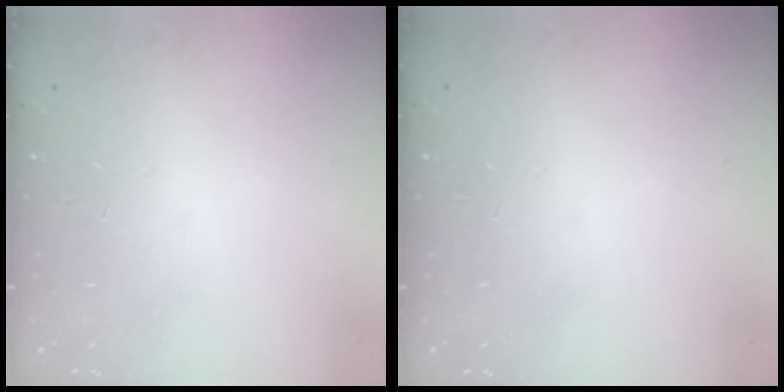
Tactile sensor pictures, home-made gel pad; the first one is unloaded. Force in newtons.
{"total": 0.0}